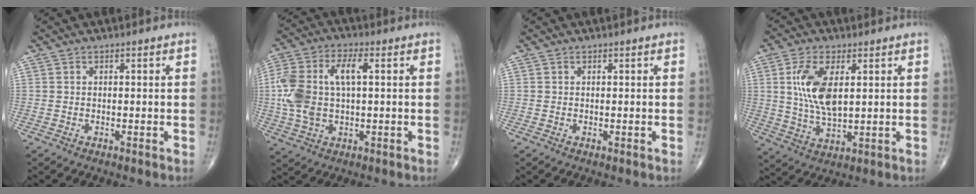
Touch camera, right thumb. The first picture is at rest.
{"total": 13.4, "force": [1.1, 6.9, 11.4], "torque": [-0.260, 0.021, 0.021]}
{"total": 0.0}
{"total": 10.6, "force": [2.4, 5.0, 9.1], "torque": [-0.183, -0.013, 0.051]}